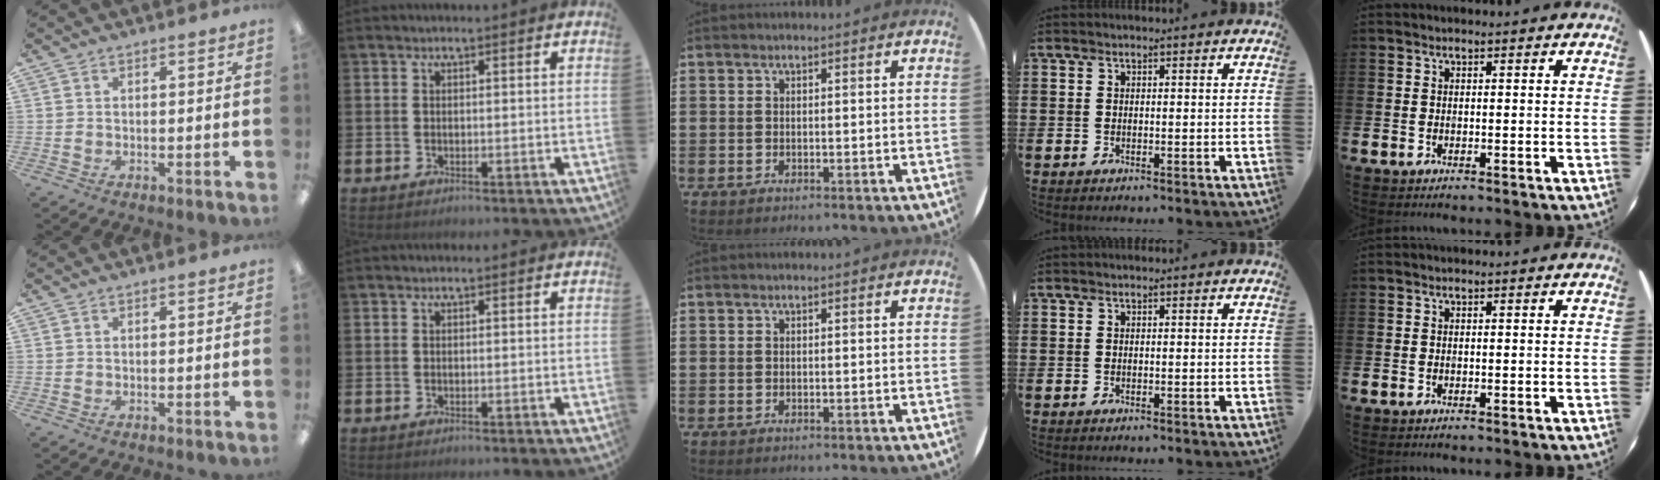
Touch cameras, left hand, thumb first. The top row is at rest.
{}